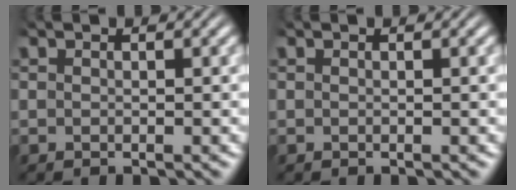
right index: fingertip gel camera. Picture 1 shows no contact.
{"total": 0.0}